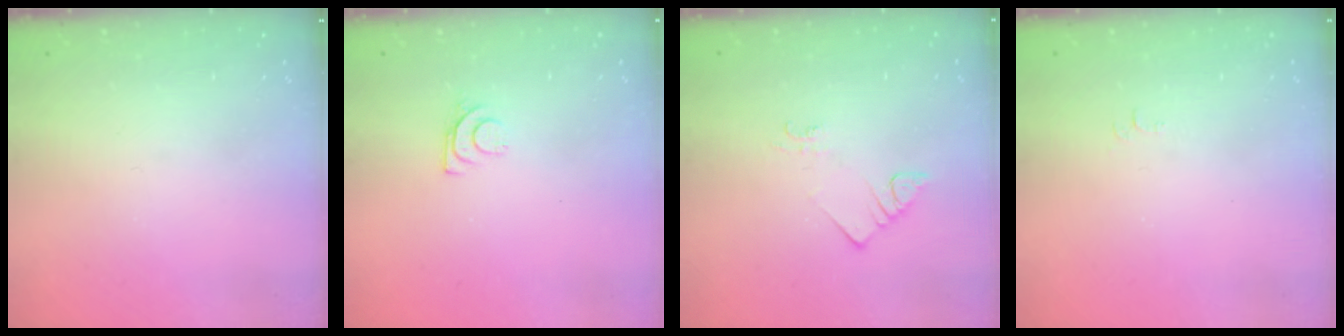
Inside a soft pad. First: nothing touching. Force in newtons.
{"total": 6.5, "press": 6.5, "slide": 0.7}
{"total": 2.1, "press": 2.0, "slide": 0.5}
{"total": 4.0, "press": 3.9, "slide": 0.3}